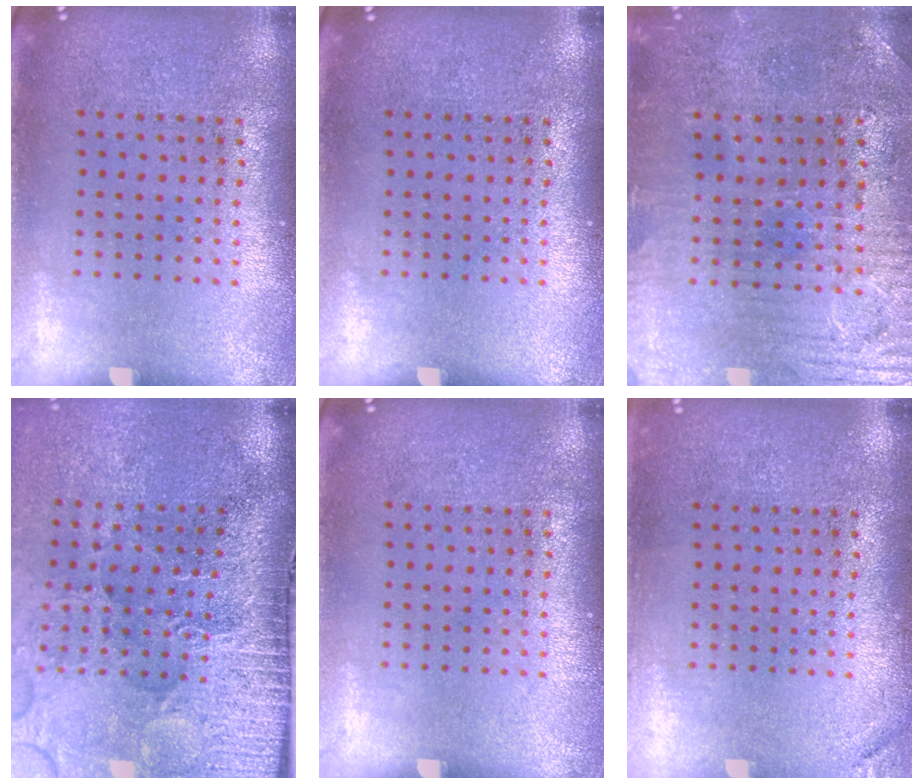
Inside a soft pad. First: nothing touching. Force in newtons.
{"total": 0.0}
{"total": 1.3, "press": 1.2, "slide": 0.6}
{"total": 4.5, "press": 3.7, "slide": 2.5}
{"total": 0.0}
{"total": 1.3, "press": 1.2, "slide": 0.3}